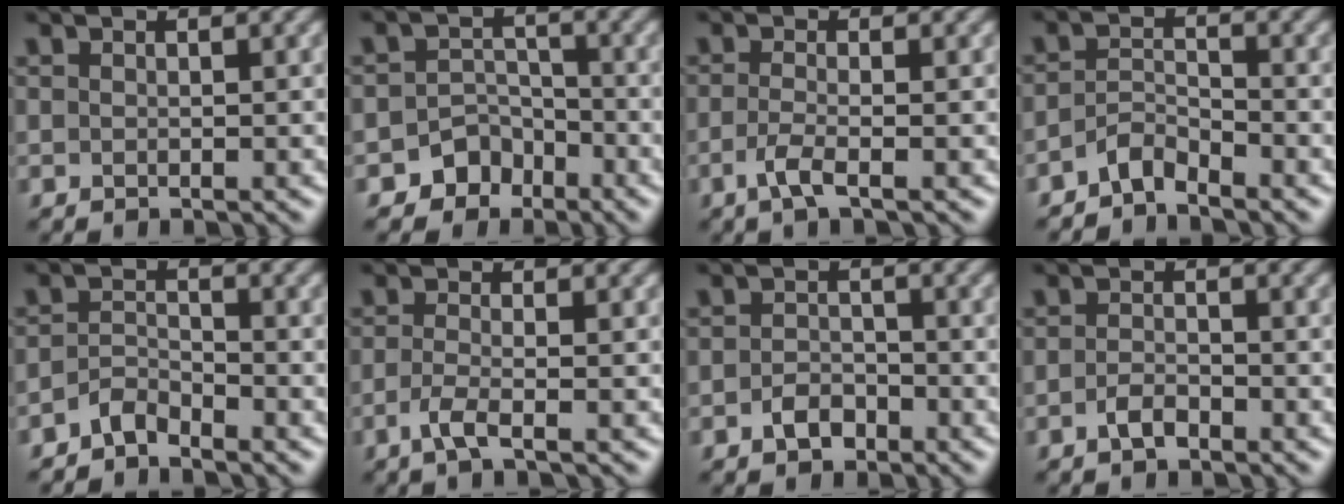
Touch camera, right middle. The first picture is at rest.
{"total": 3.5, "force": [-2.4, 2.5, 0.4], "torque": [0.013, 0.009, -0.040]}
{"total": 2.3, "force": [-1.0, 0.6, 2.0], "torque": [-0.041, -0.005, -0.029]}
{"total": 2.3, "force": [-2.1, 0.5, 0.8], "torque": [-0.017, 0.008, -0.046]}
{"total": 1.9, "force": [-1.8, 0.5, 0.6], "torque": [-0.012, 0.009, -0.039]}
{"total": 2.2, "force": [-1.1, 0.5, 1.9], "torque": [-0.039, -0.005, -0.031]}
{"total": 2.0, "force": [-1.2, 1.3, 1.0], "torque": [-0.018, 0.004, -0.025]}
{"total": 1.6, "force": [-1.0, 0.7, 1.1], "torque": [-0.023, 0.002, -0.022]}